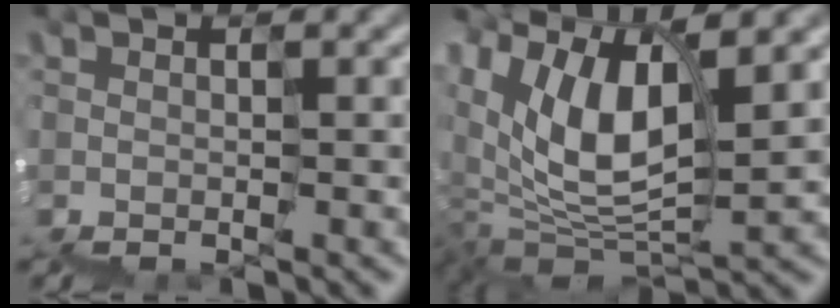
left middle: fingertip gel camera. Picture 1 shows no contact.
{"total": 7.3, "force": [4.5, 3.1, 4.8], "torque": [-0.102, 0.011, 0.086]}